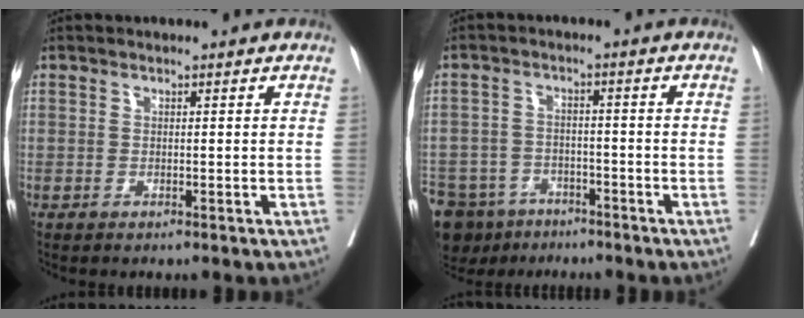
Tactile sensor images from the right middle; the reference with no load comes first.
{"total": 12.7, "force": [-9.4, 7.6, 3.9], "torque": [-0.102, -0.008, -0.136]}